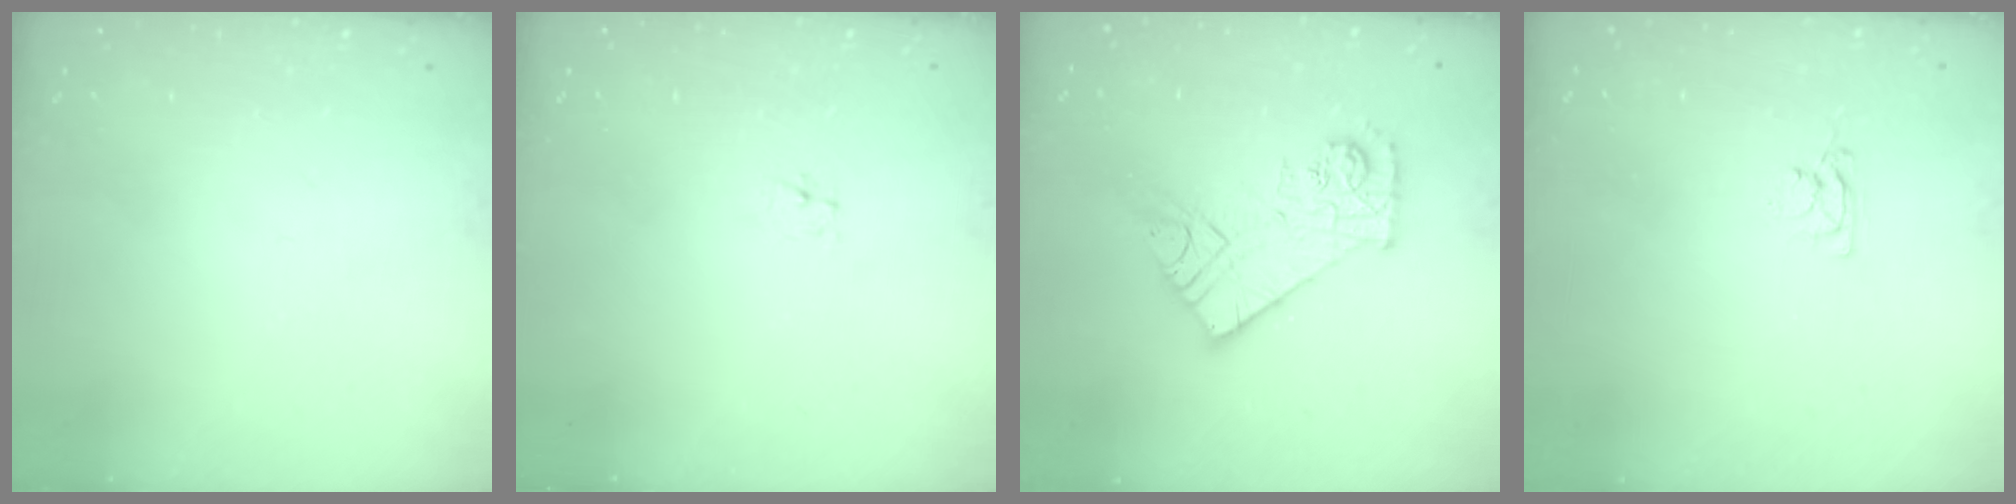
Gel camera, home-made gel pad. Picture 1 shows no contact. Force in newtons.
{"total": 1.9, "press": 1.9, "slide": 0.2}
{"total": 13.7, "press": 13.7, "slide": 1.2}
{"total": 2.9, "press": 2.9, "slide": 0.3}